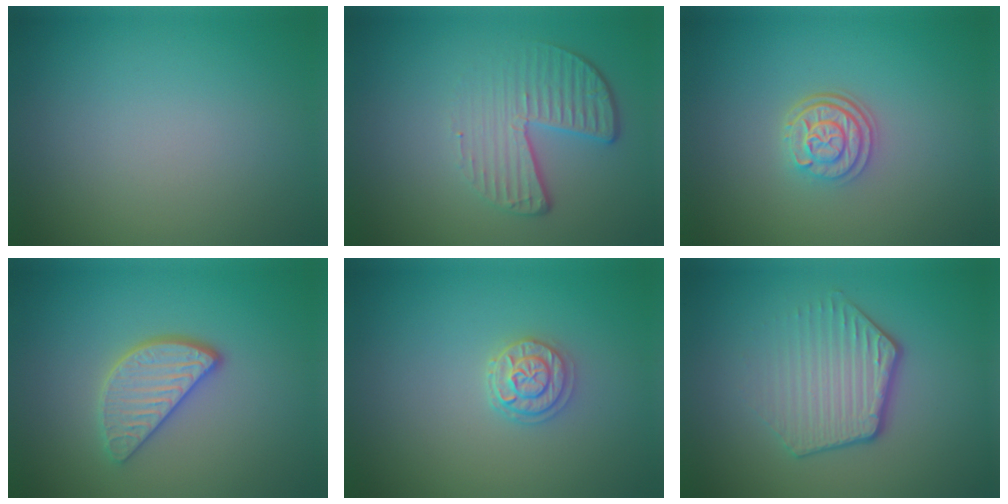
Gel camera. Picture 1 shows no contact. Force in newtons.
{"total": 4.4, "press": 2.8, "slide": 3.3}
{"total": 3.1, "press": 2.5, "slide": 1.8}
{"total": 3.5, "press": 2.9, "slide": 1.9}
{"total": 2.2, "press": 2.0, "slide": 0.8}
{"total": 4.1, "press": 3.1, "slide": 2.6}